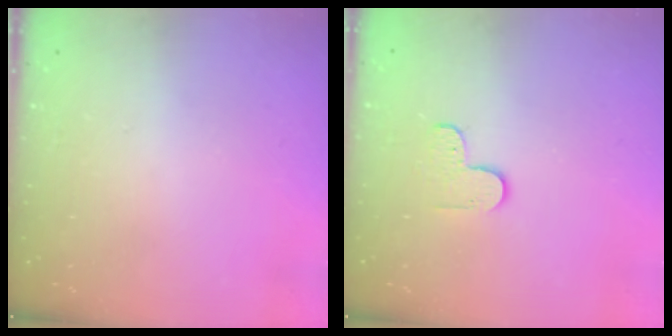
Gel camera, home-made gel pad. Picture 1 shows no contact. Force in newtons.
{"total": 3.5, "press": 3.5, "slide": 0.4}